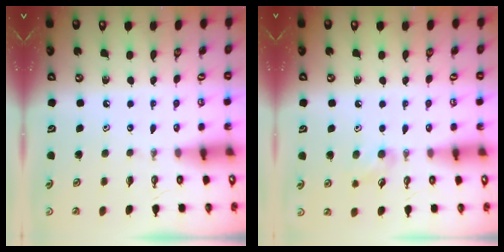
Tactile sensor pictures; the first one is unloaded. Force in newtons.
{"total": 6.2, "press": 6.0, "slide": 1.4}